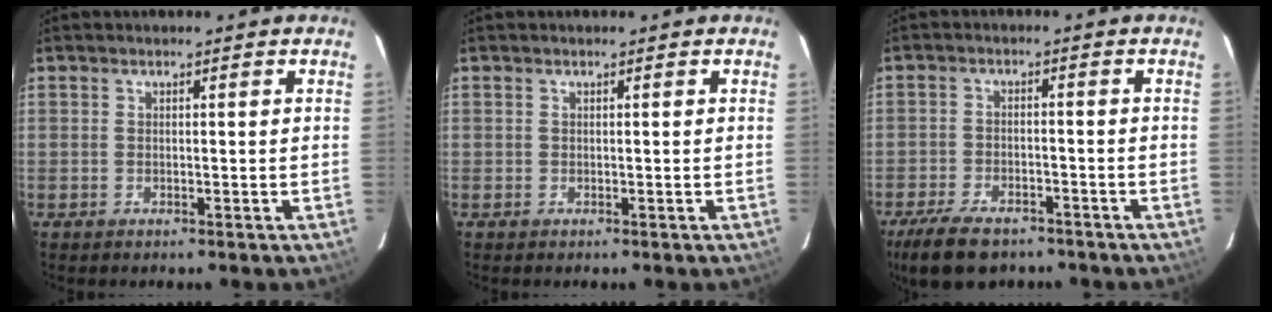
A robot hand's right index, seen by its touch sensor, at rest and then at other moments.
{"total": 0.0}
{"total": 11.1, "force": [-8.4, 4.7, 5.5], "torque": [-0.137, -0.018, -0.142]}